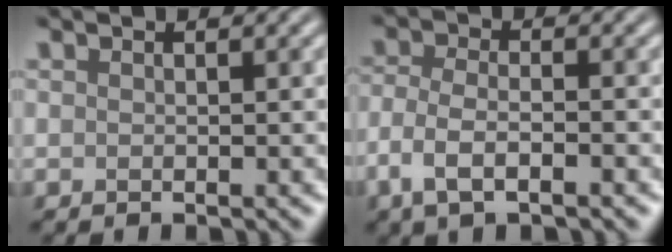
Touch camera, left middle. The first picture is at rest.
{"total": 3.7, "force": [-2.0, 1.4, 2.8], "torque": [-0.062, -0.001, -0.044]}